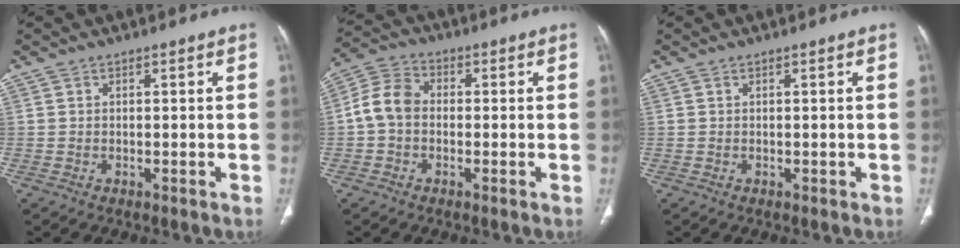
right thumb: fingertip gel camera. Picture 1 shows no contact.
{"total": 7.1, "force": [-0.6, 5.4, 4.6], "torque": [-0.080, 0.023, -0.024]}
{"total": 0.0}